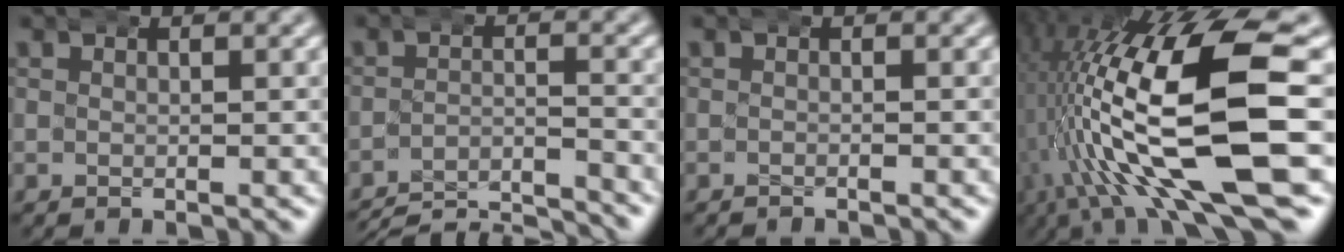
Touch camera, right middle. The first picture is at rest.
{"total": 12.7, "force": [-12.1, 3.0, 2.1], "torque": [-0.025, -0.038, -0.189]}
{"total": 1.2, "force": [-1.2, 0.2, 0.0], "torque": [-0.010, -0.002, -0.021]}
{"total": 17.0, "force": [-1.8, 7.1, 15.3], "torque": [-0.270, -0.013, -0.022]}